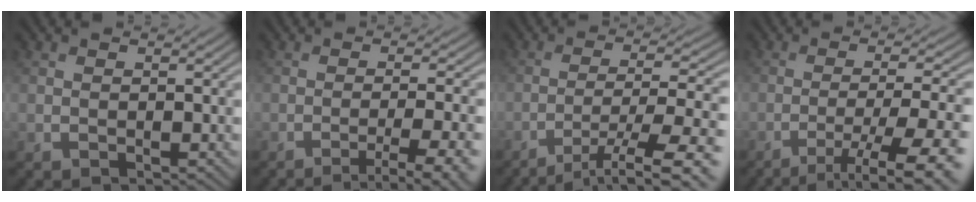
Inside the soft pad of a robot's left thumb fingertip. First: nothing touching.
{"total": 7.7, "force": [-4.7, 1.2, 6.0], "torque": [-0.086, 0.005, -0.063]}
{"total": 11.7, "force": [-7.9, 2.2, 8.4], "torque": [-0.139, 0.001, -0.107]}
{"total": 11.1, "force": [-6.7, 2.0, 8.5], "torque": [-0.136, 0.000, -0.085]}